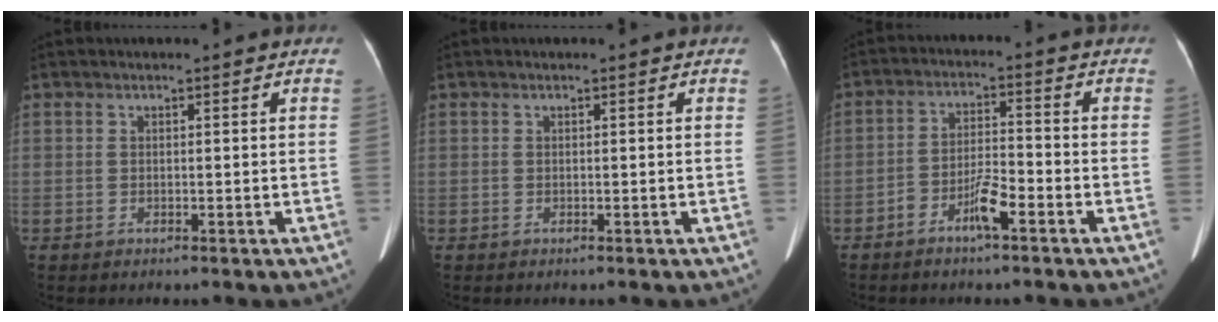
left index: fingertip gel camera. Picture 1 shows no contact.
{"total": 0.0}
{"total": 5.1, "force": [-3.2, 0.9, 3.9], "torque": [-0.082, 0.007, -0.059]}